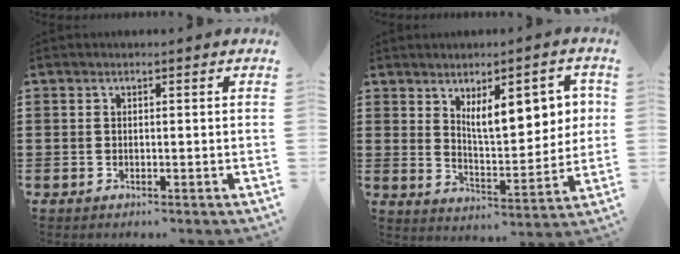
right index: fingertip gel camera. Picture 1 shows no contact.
{"total": 9.3, "force": [3.9, 3.7, 7.5], "torque": [-0.122, -0.005, 0.062]}